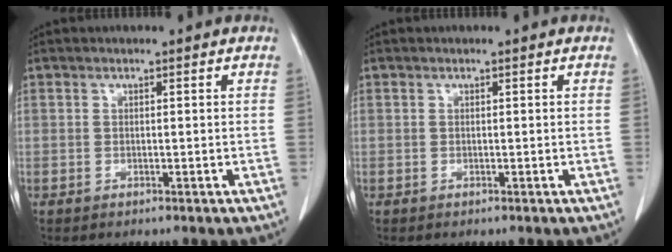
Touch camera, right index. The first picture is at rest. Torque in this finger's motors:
{"motor_torque": [0.00, 0.00, 0.00, 0.00]}